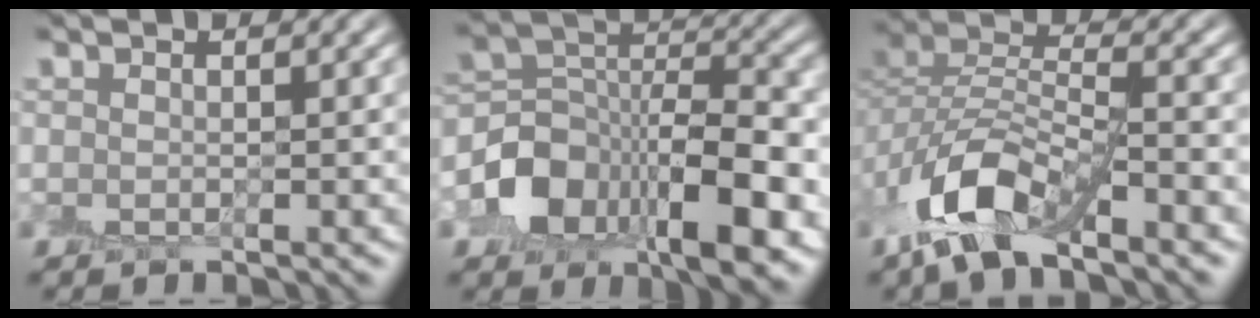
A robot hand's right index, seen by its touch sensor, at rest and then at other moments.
{"total": 10.1, "force": [-4.2, 6.0, 7.0], "torque": [-0.115, 0.007, -0.075]}
{"total": 7.5, "force": [-4.7, 3.3, 4.8], "torque": [-0.093, 0.003, -0.096]}